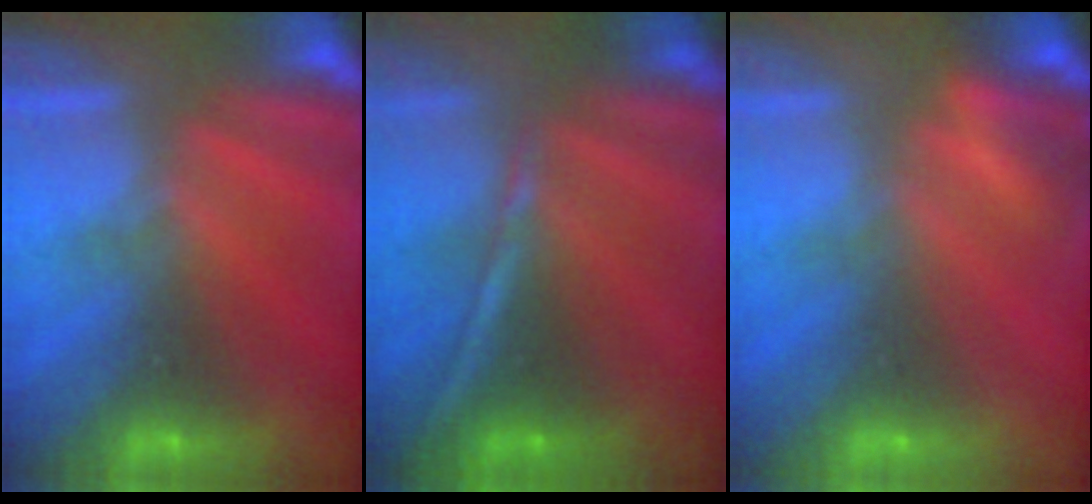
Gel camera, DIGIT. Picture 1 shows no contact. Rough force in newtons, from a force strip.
{"total": 1.3}
{"total": 2.8}